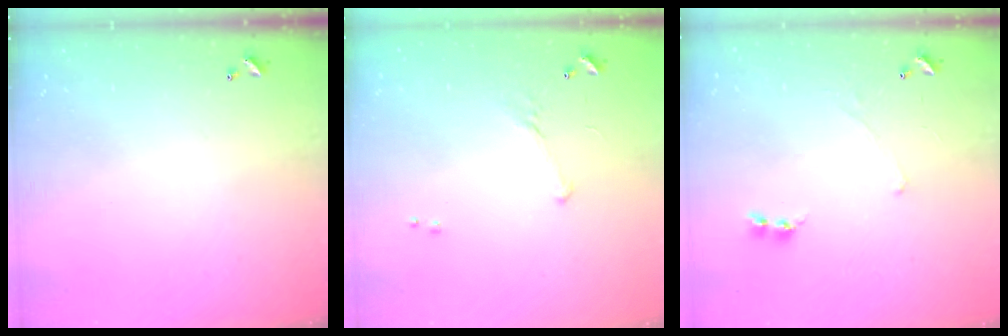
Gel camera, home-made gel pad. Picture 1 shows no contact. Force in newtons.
{"total": 5.4, "press": 5.3, "slide": 1.0}
{"total": 0.7, "press": 0.4, "slide": 0.5}